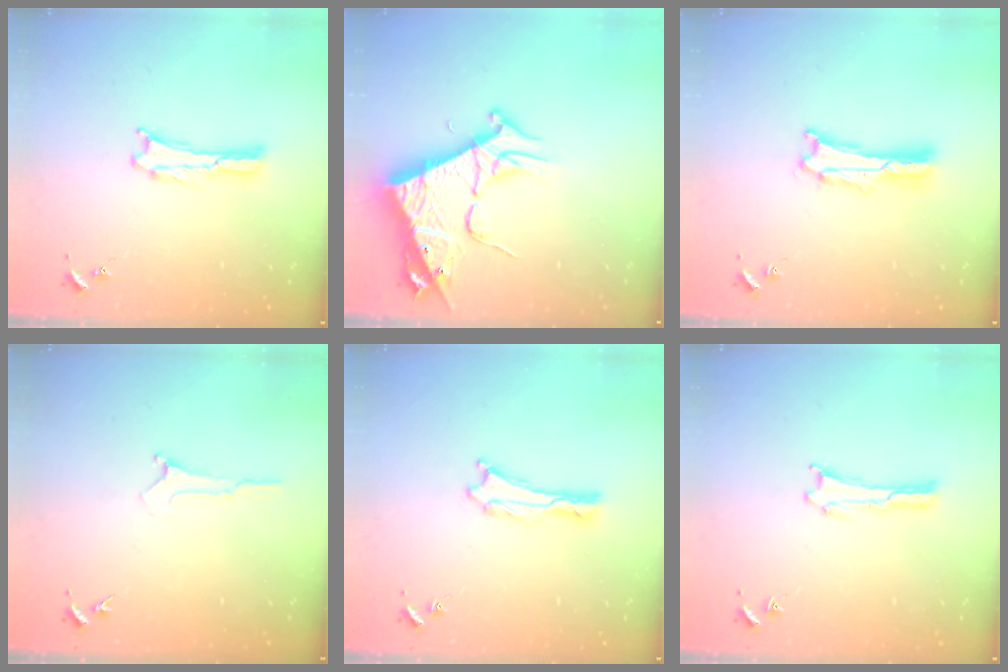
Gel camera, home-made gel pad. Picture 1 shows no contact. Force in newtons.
{"total": 10.3, "press": 10.2, "slide": 1.3}
{"total": 1.4, "press": 1.3, "slide": 0.2}
{"total": 0.0}
{"total": 0.0}
{"total": 0.0}